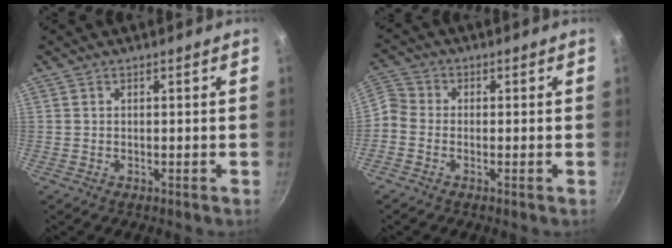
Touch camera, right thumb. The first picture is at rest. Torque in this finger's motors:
{"motor_torque": [-0.45, -0.13, 0.19, -0.92, 0.01]}